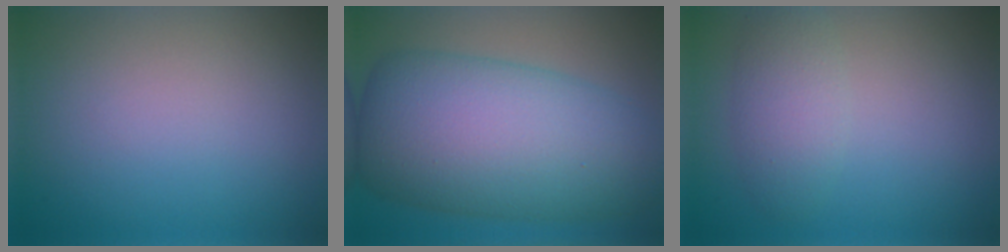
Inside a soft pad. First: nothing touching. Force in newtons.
{"total": 12.9, "press": 12.9, "slide": 0.1}
{"total": 2.7, "press": 2.7, "slide": 0.1}